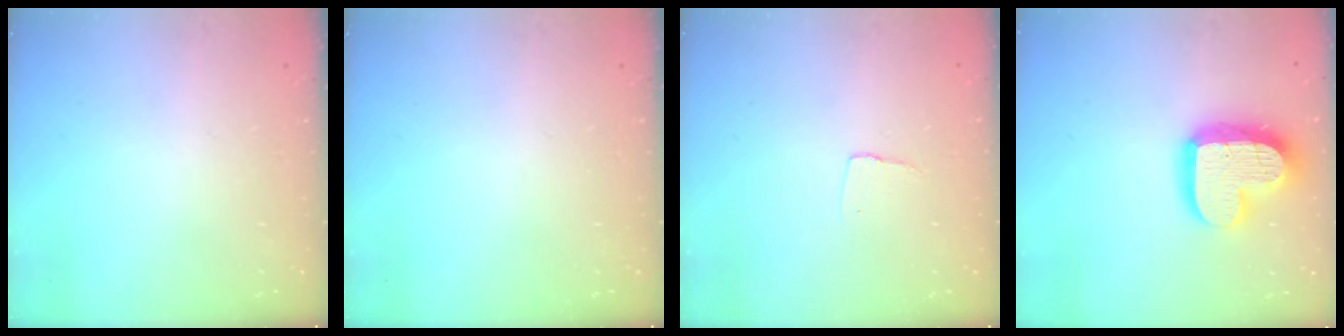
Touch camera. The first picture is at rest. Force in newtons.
{"total": 0.0}
{"total": 3.6, "press": 3.6, "slide": 0.4}
{"total": 18.6, "press": 18.6, "slide": 1.4}